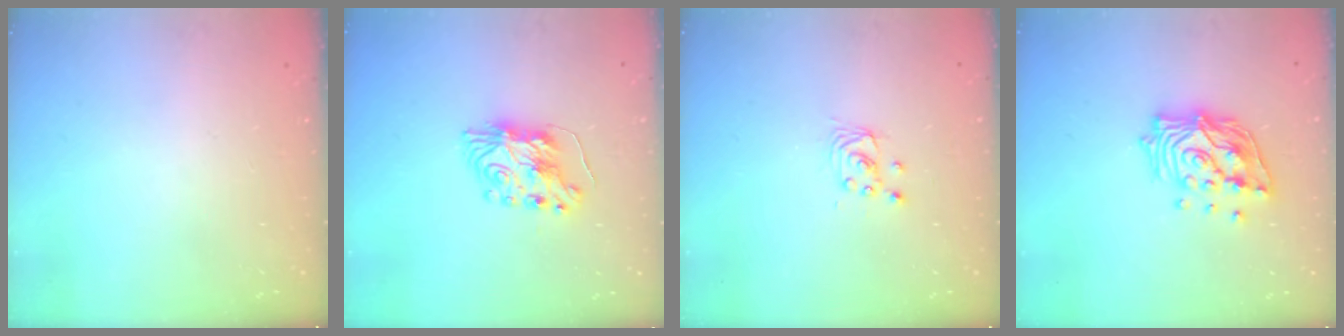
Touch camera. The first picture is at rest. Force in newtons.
{"total": 8.6, "press": 8.6, "slide": 0.5}
{"total": 2.7, "press": 2.7, "slide": 0.2}
{"total": 15.3, "press": 15.2, "slide": 1.7}